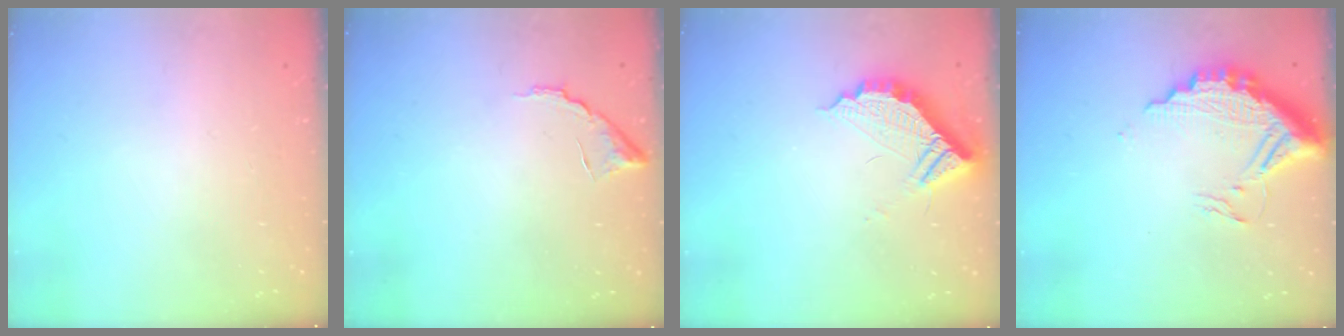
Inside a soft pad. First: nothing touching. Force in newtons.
{"total": 7.3, "press": 7.3, "slide": 0.3}
{"total": 10.2, "press": 10.1, "slide": 0.6}
{"total": 11.4, "press": 11.4, "slide": 0.9}